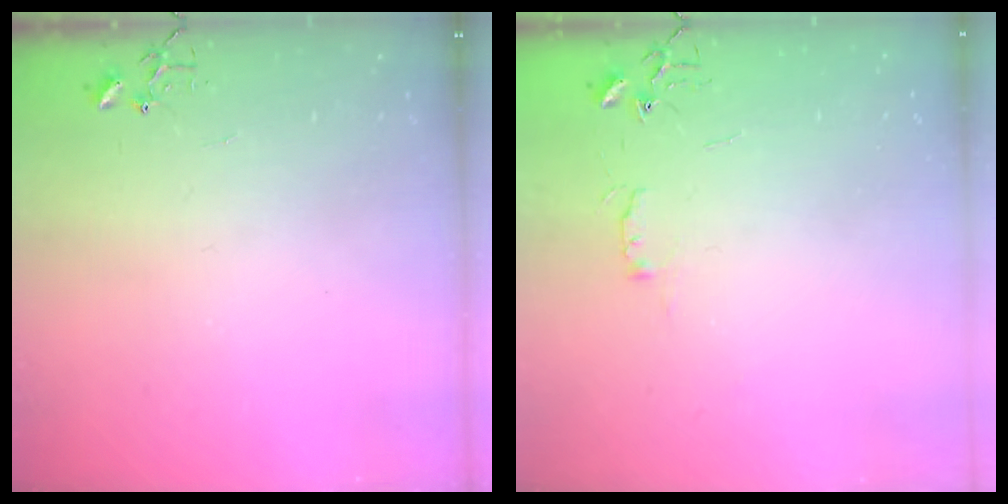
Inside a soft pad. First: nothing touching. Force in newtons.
{"total": 4.4, "press": 4.4, "slide": 0.6}